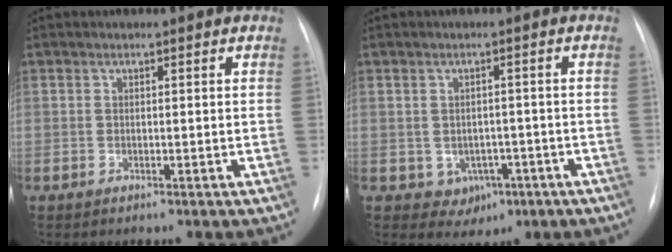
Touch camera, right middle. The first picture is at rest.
{"total": 4.4, "force": [-1.7, 3.7, 1.7], "torque": [-0.018, 0.011, -0.007]}